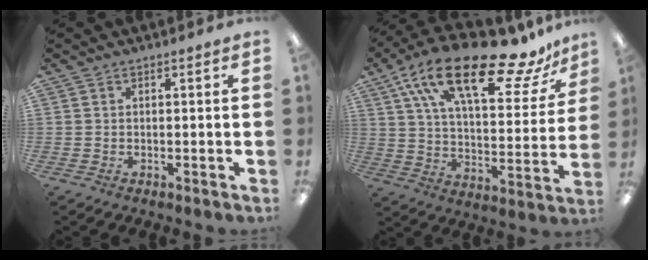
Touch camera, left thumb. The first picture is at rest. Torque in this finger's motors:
{"motor_torque": [0.59, 0.76, 1.59, -1.18, 0.36]}